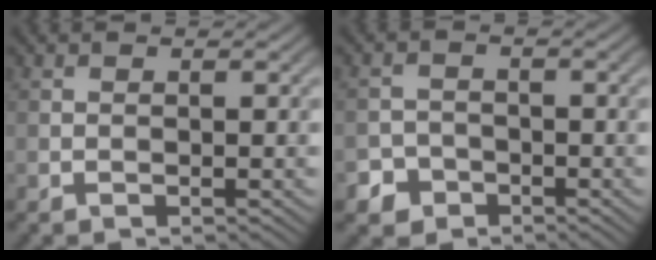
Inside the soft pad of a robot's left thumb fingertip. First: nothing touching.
{"total": 3.2, "force": [-2.1, 2.3, 0.6], "torque": [-0.003, 0.001, -0.043]}